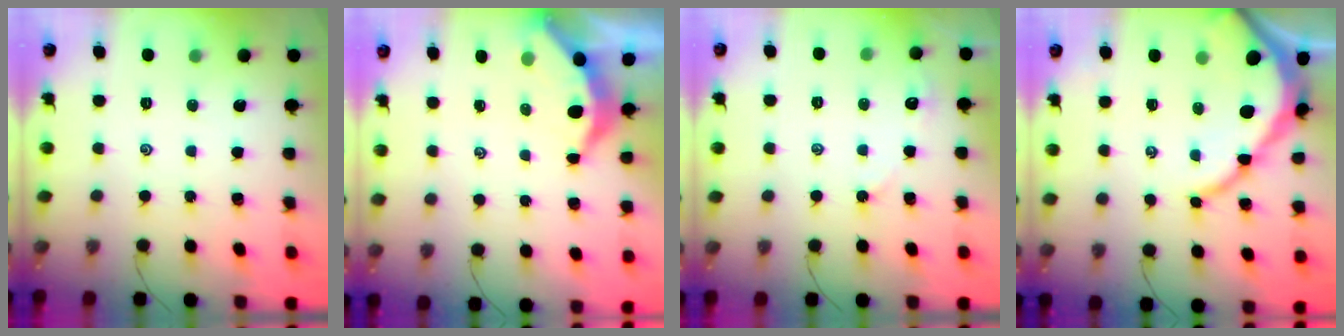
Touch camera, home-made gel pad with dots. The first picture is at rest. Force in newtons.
{"total": 3.7, "press": 3.7, "slide": 0.4}
{"total": 2.9, "press": 2.9, "slide": 0.5}
{"total": 10.4, "press": 10.3, "slide": 1.2}